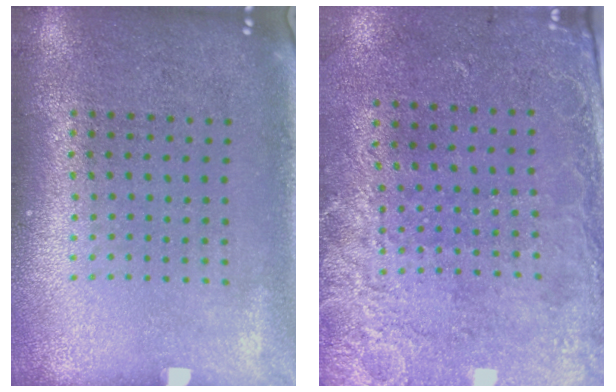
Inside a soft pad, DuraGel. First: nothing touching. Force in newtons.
{"total": 2.6, "press": 2.0, "slide": 1.7}